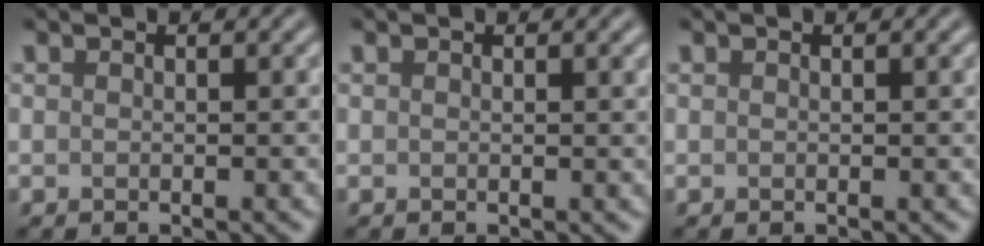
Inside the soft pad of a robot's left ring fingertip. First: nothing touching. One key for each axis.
{"total": 0.6, "fx": 0.3, "fy": 0.1, "fz": 0.5, "tx": -0.002, "ty": 0.002, "tz": 0.004}
{"total": 0.0}